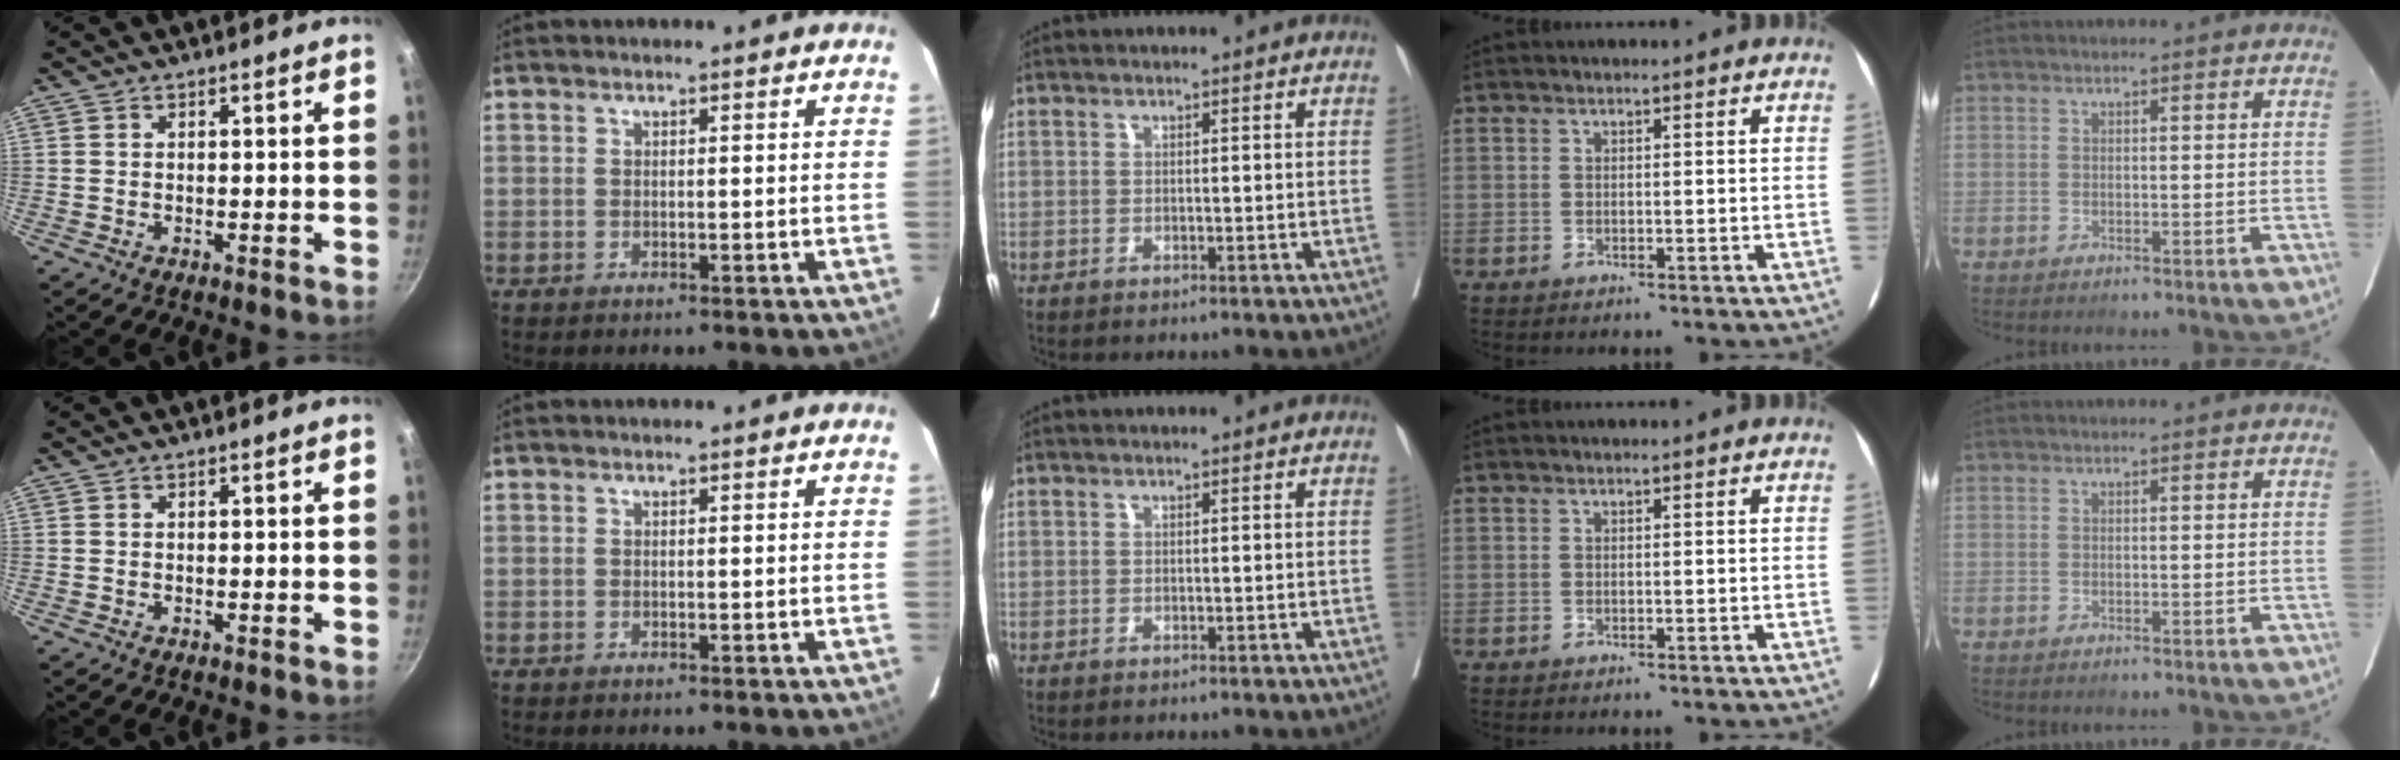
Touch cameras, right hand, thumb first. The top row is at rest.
{}